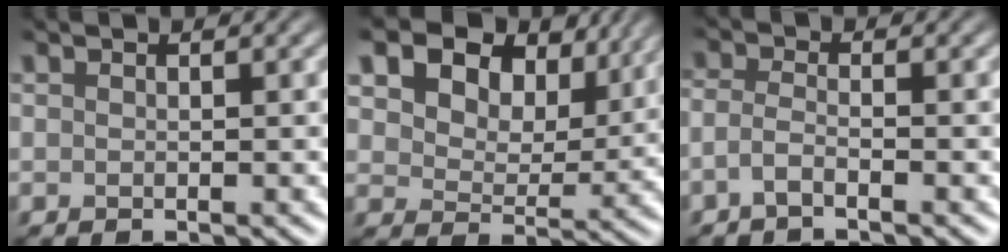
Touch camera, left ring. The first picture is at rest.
{"total": 16.2, "force": [9.0, 10.1, 9.0], "torque": [-0.161, 0.039, 0.161]}
{"total": 1.6, "force": [-1.1, 0.4, 1.1], "torque": [-0.025, 0.001, -0.029]}